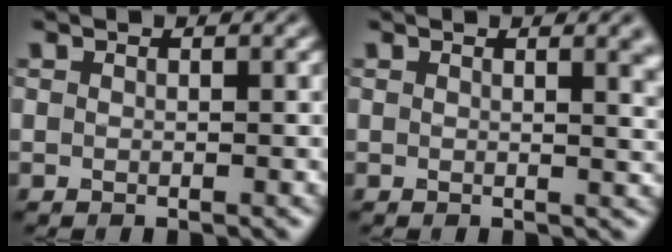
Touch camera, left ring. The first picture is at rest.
{"total": 2.9, "force": [1.2, 1.2, 2.4], "torque": [-0.014, 0.003, 0.013]}